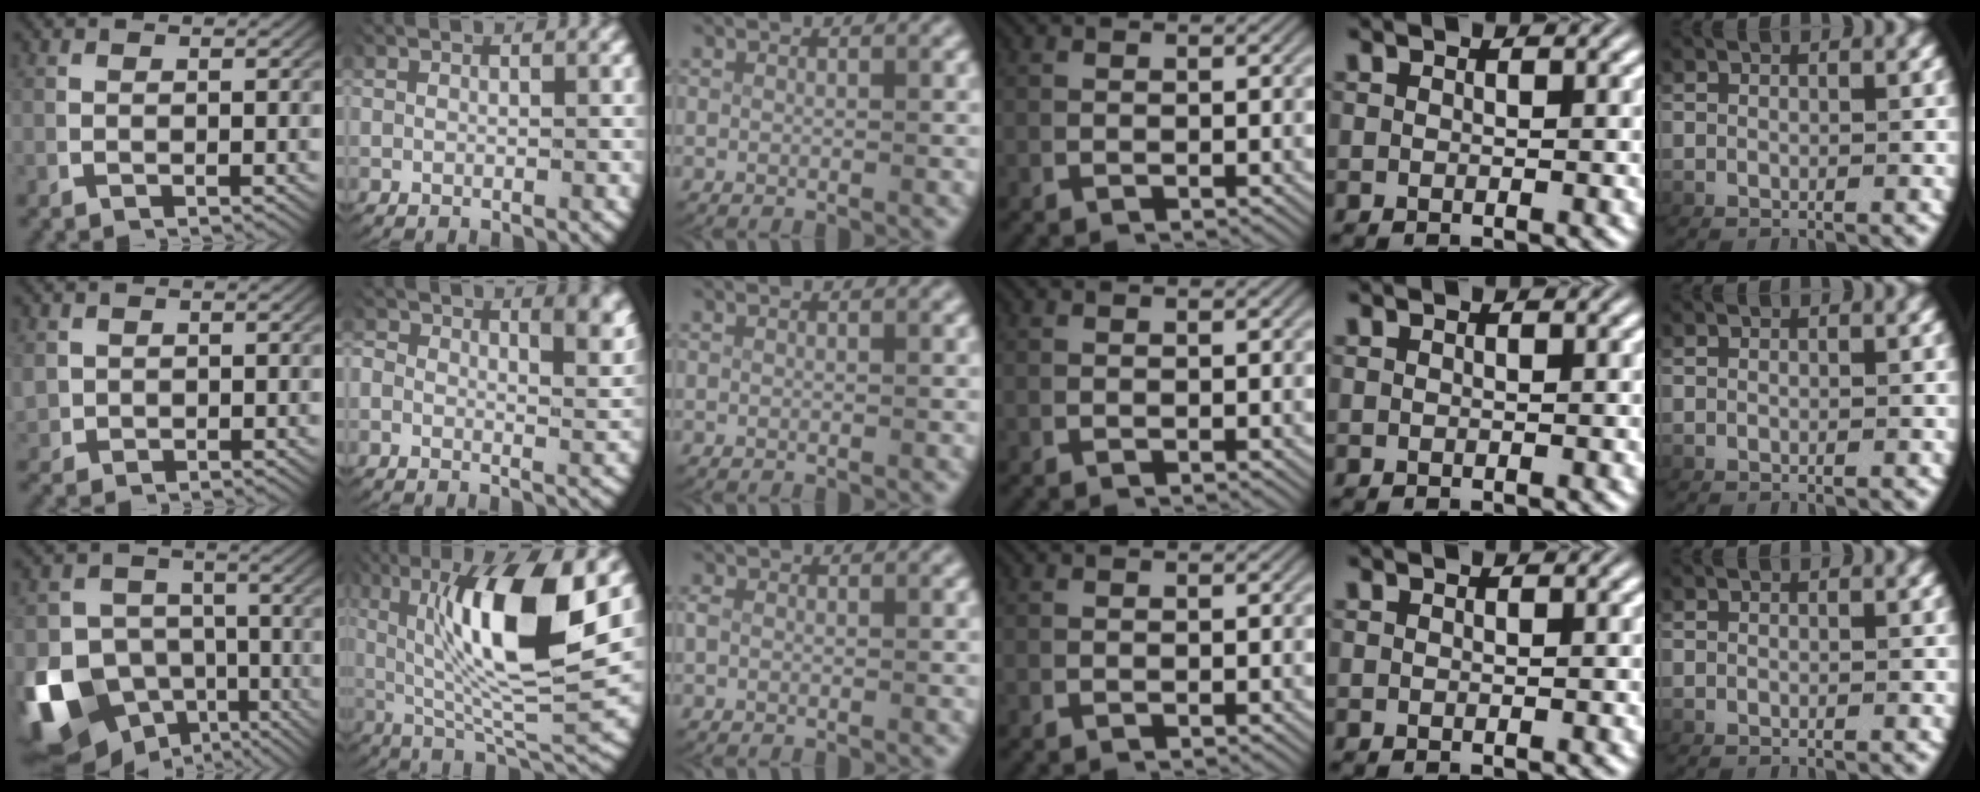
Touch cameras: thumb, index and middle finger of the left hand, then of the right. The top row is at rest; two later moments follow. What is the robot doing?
{"motion": "lift_and_place", "object": "scissors"}